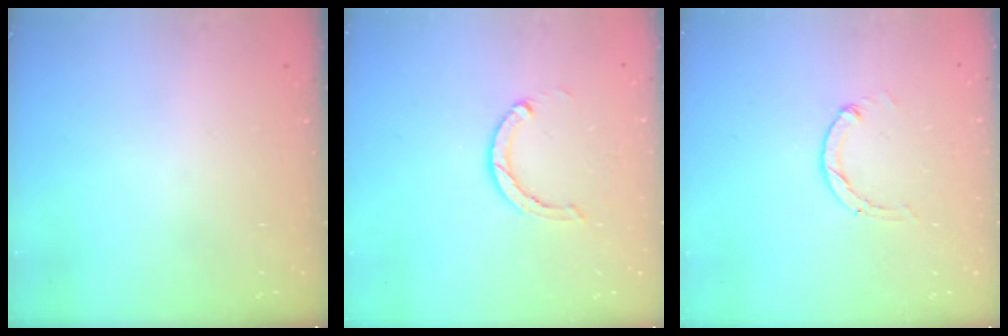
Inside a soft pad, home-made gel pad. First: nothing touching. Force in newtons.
{"total": 3.9, "press": 3.8, "slide": 0.4}
{"total": 0.0}